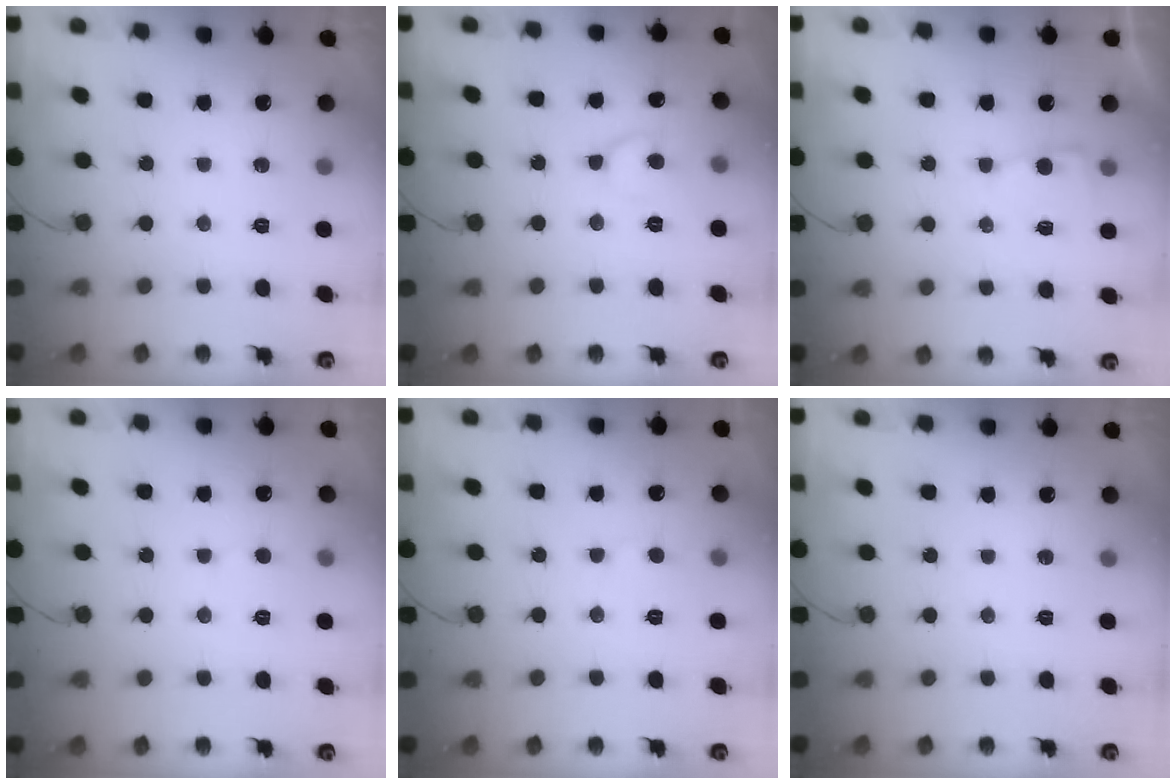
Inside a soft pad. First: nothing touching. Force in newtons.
{"total": 8.5, "press": 8.5, "slide": 0.7}
{"total": 2.6, "press": 2.6, "slide": 0.3}
{"total": 2.9, "press": 2.9, "slide": 0.3}
{"total": 3.3, "press": 3.3, "slide": 0.3}
{"total": 0.0}